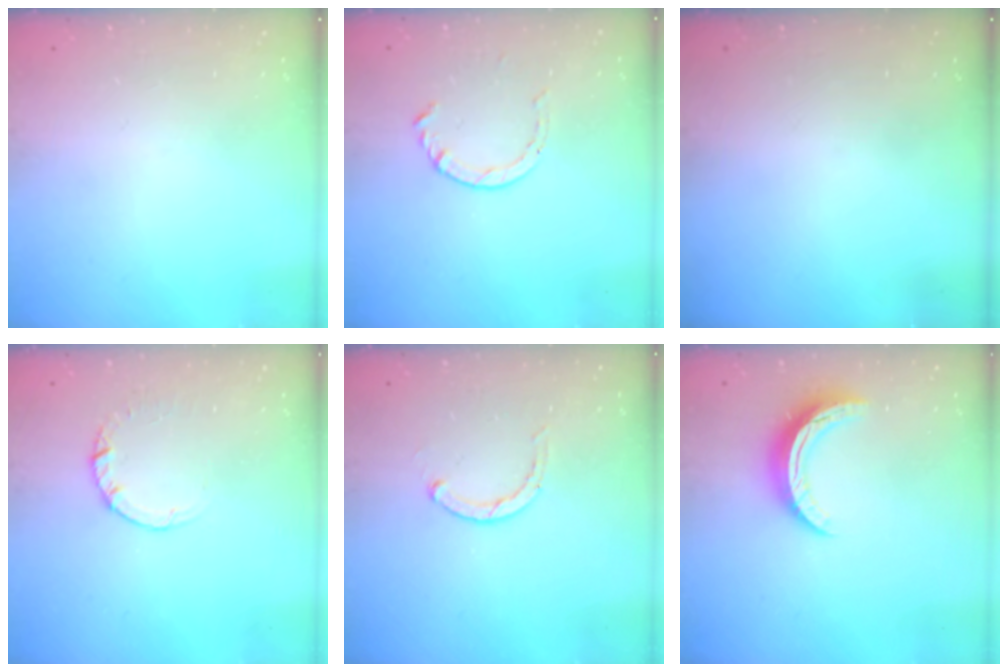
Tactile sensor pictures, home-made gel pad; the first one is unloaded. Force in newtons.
{"total": 3.5, "press": 3.5, "slide": 0.4}
{"total": 0.0}
{"total": 2.5, "press": 2.5, "slide": 0.2}
{"total": 2.3, "press": 2.3, "slide": 0.3}
{"total": 9.4, "press": 9.4, "slide": 0.7}